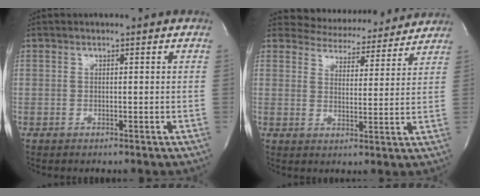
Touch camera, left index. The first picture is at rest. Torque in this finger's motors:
{"motor_torque": [0.47, -0.51, -0.17, -0.06]}